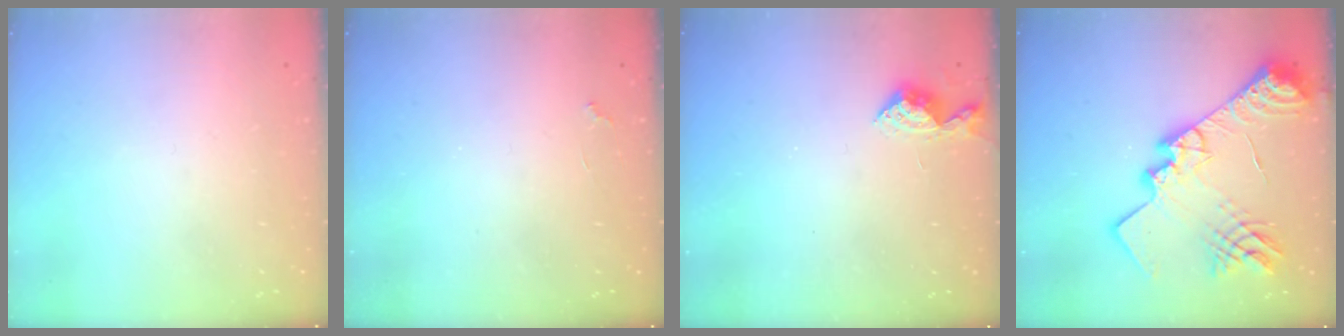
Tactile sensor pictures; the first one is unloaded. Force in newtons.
{"total": 2.0, "press": 1.9, "slide": 0.4}
{"total": 6.7, "press": 6.7, "slide": 0.6}
{"total": 28.3, "press": 28.2, "slide": 2.8}